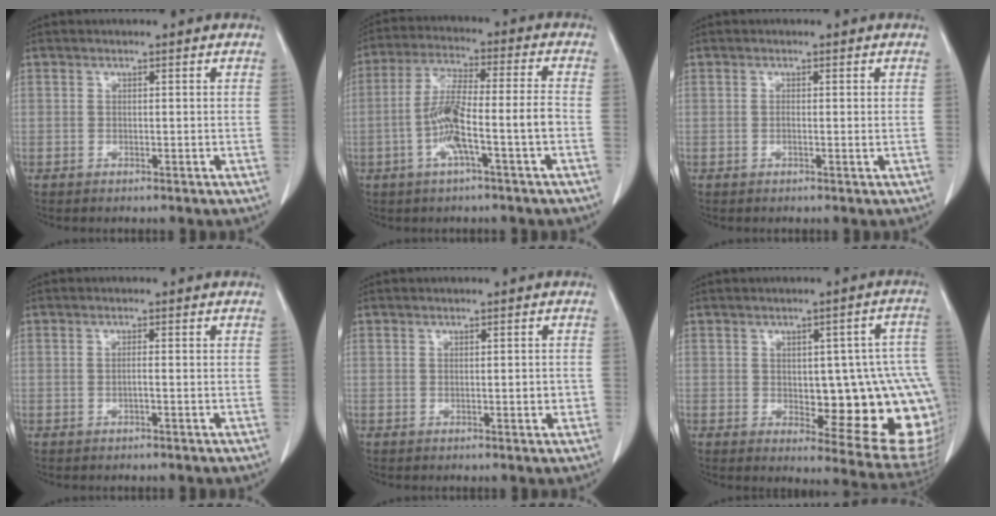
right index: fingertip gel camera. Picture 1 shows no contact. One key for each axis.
{"total": 9.9, "fx": -3.2, "fy": 0.2, "fz": 9.4, "tx": -0.184, "ty": 0.015, "tz": -0.060}
{"total": 0.7, "fx": -0.1, "fy": 0.0, "fz": 0.7, "tx": -0.013, "ty": 0.000, "tz": -0.002}
{"total": 0.8, "fx": -0.3, "fy": -0.1, "fz": 0.8, "tx": -0.013, "ty": 0.001, "tz": -0.006}
{"total": 1.3, "fx": -0.2, "fy": 0.4, "fz": 1.2, "tx": -0.017, "ty": 0.000, "tz": -0.002}
{"total": 18.9, "fx": -2.0, "fy": 5.9, "fz": 17.9, "tx": -0.140, "ty": 0.023, "tz": 0.000}